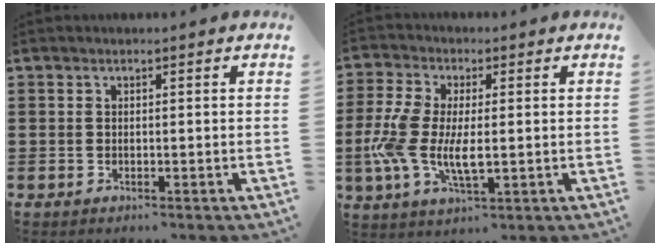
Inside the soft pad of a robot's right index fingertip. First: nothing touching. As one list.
[{"total": 8.9, "force": [-0.8, 4.1, 7.9], "torque": [-0.181, -0.007, -0.018]}]